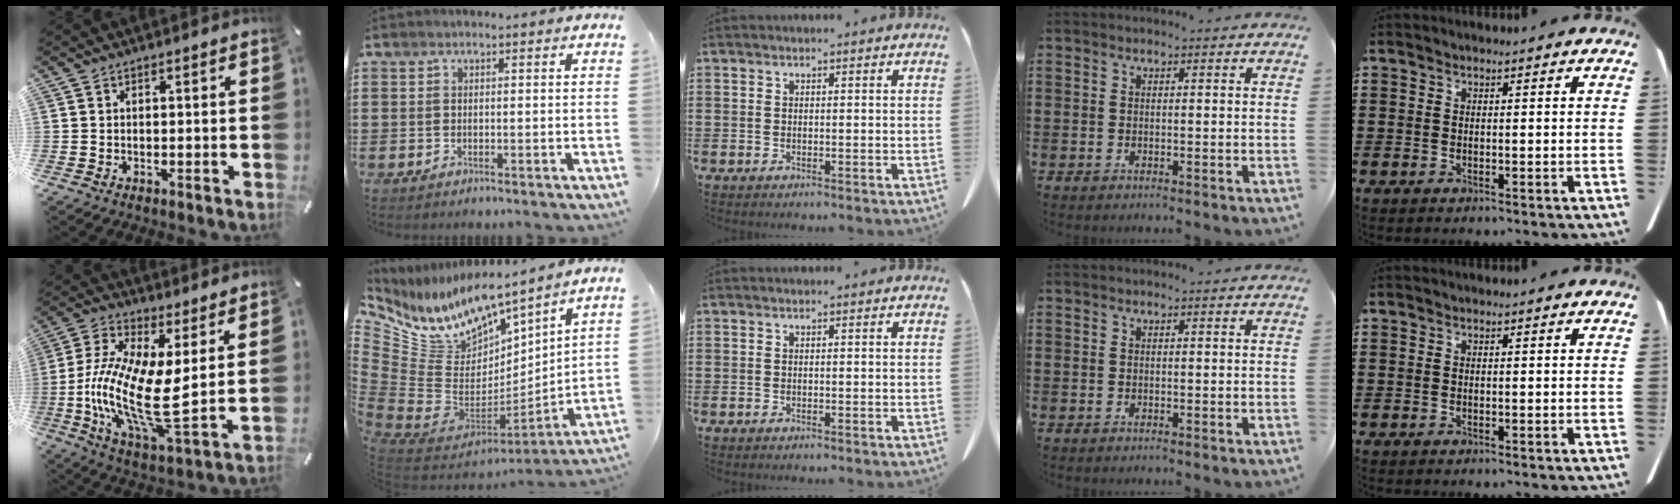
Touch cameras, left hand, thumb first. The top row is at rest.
{"thumb": {"total": 16.7, "force": [-0.3, 5.4, 15.8], "torque": [-0.344, -0.034, -0.005]}, "index": {"total": 9.4, "force": [6.9, 5.4, 3.5], "torque": [-0.134, -0.081, 0.119]}}